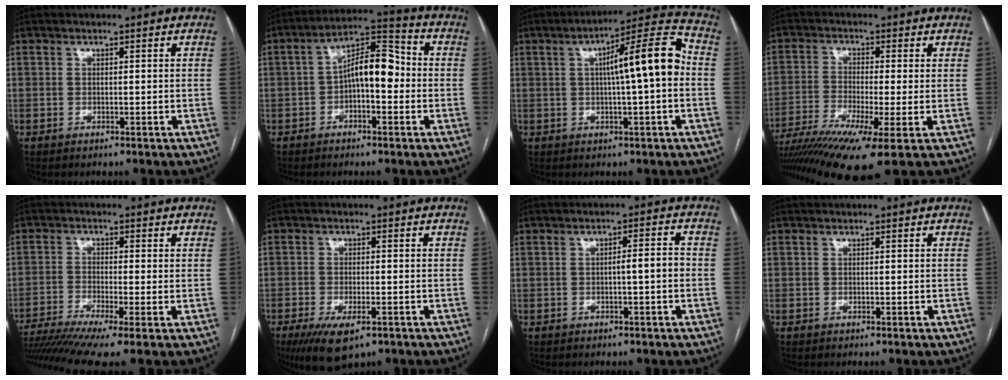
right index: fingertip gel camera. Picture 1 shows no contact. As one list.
[{"total": 9.4, "force": [-0.8, 3.8, 8.5], "torque": [-0.148, 0.038, -0.018]}, {"total": 12.1, "force": [0.8, 1.1, 12.0], "torque": [-0.181, 0.031, 0.007]}, {"total": 14.5, "force": [-9.0, 0.8, 11.3], "torque": [-0.199, -0.029, -0.152]}, {"total": 12.4, "force": [-8.9, 0.6, 8.6], "torque": [-0.165, -0.021, -0.151]}, {"total": 7.7, "force": [-4.5, 2.8, 5.6], "torque": [-0.098, -0.016, -0.071]}, {"total": 3.0, "force": [-0.5, 0.3, 2.9], "torque": [-0.043, 0.007, -0.009]}, {"total": 0.0}]